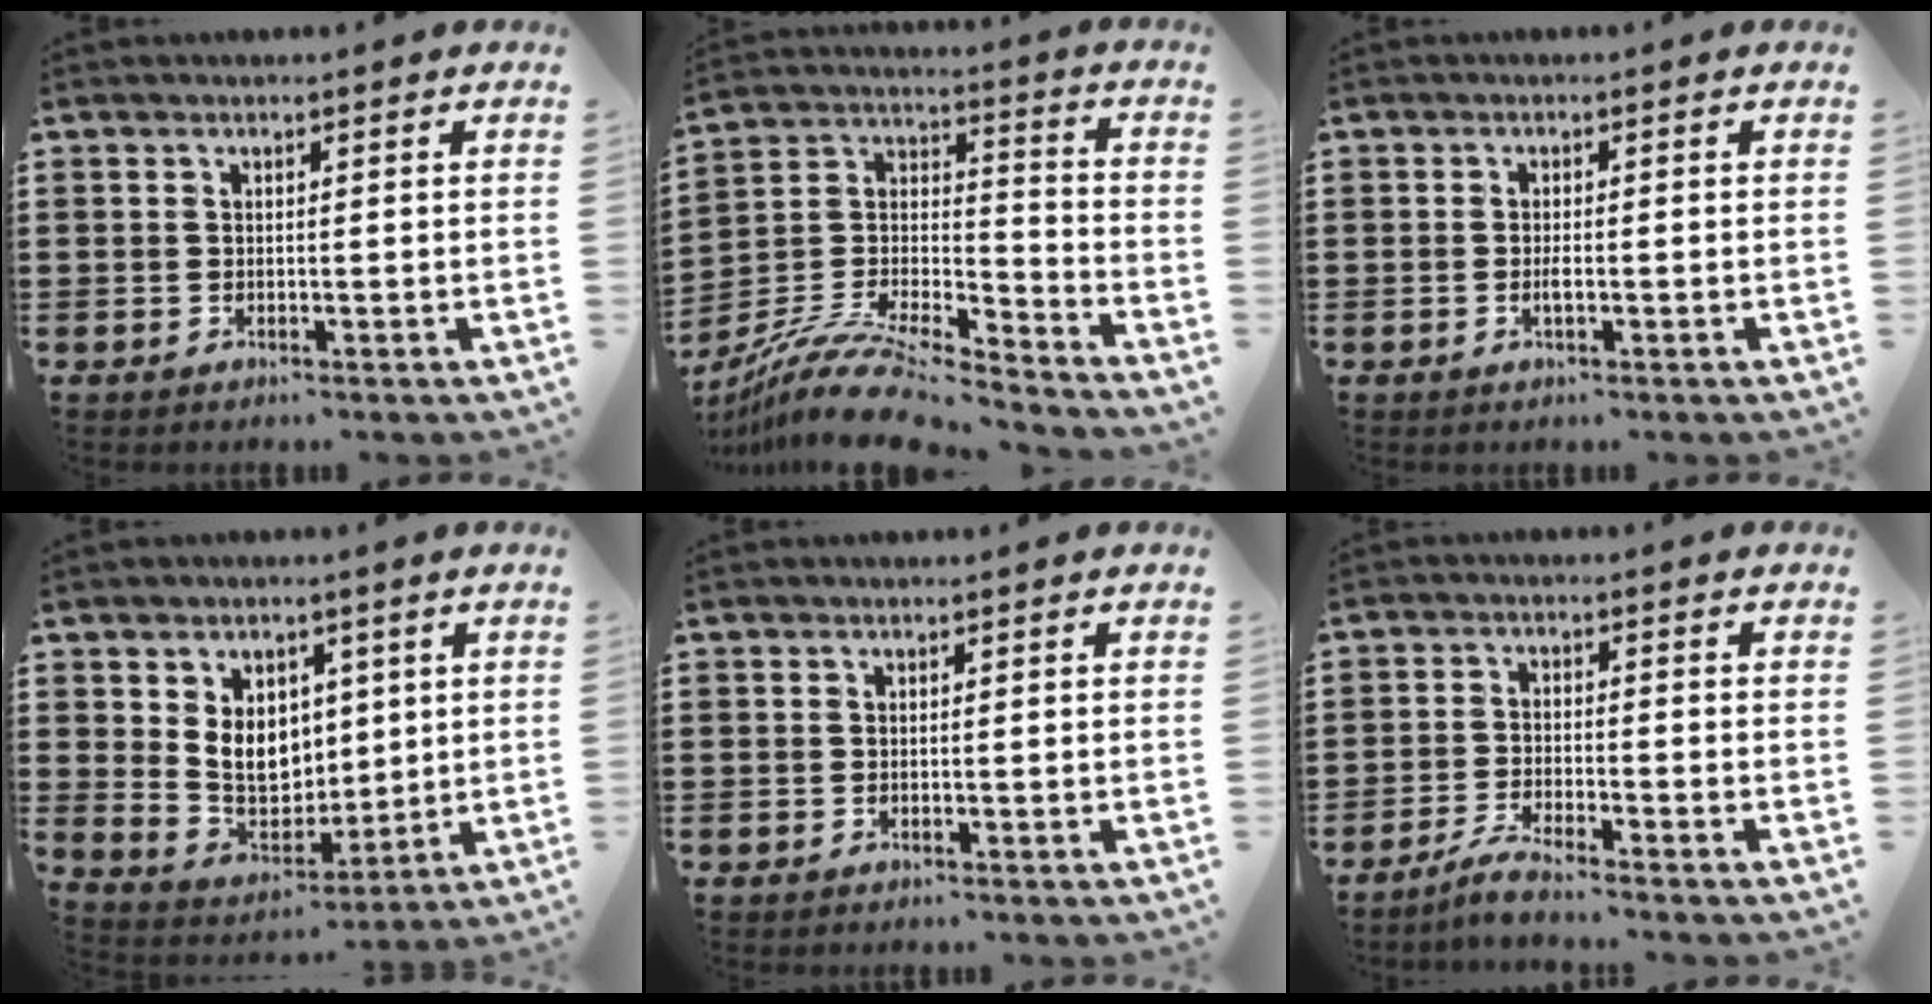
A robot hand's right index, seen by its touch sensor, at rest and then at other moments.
{"total": 11.7, "force": [-10.1, 2.8, 5.2], "torque": [-0.112, 0.023, -0.203]}
{"total": 1.5, "force": [-0.4, 0.4, 1.4], "torque": [-0.034, -0.004, -0.010]}
{"total": 7.9, "force": [2.1, 6.3, 4.4], "torque": [-0.096, 0.009, 0.039]}
{"total": 0.0}
{"total": 3.2, "force": [-2.8, -0.2, 1.4], "torque": [-0.032, -0.001, -0.057]}